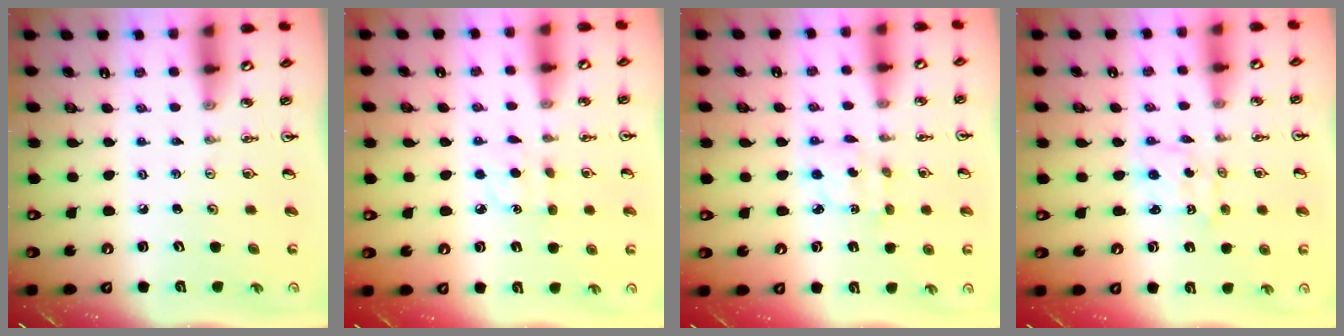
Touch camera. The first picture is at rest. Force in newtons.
{"total": 4.7, "press": 4.7, "slide": 0.6}
{"total": 2.5, "press": 2.5, "slide": 0.2}
{"total": 1.1, "press": 1.1, "slide": 0.1}